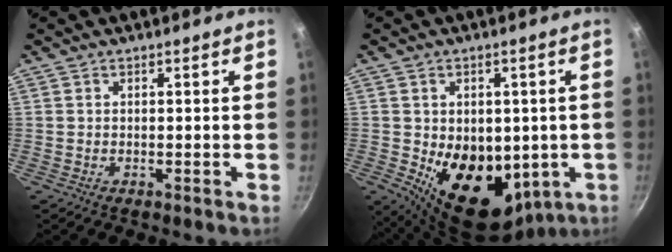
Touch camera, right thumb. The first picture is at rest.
{"total": 16.3, "force": [-2.0, 11.3, 11.6], "torque": [-0.133, -0.021, -0.005]}